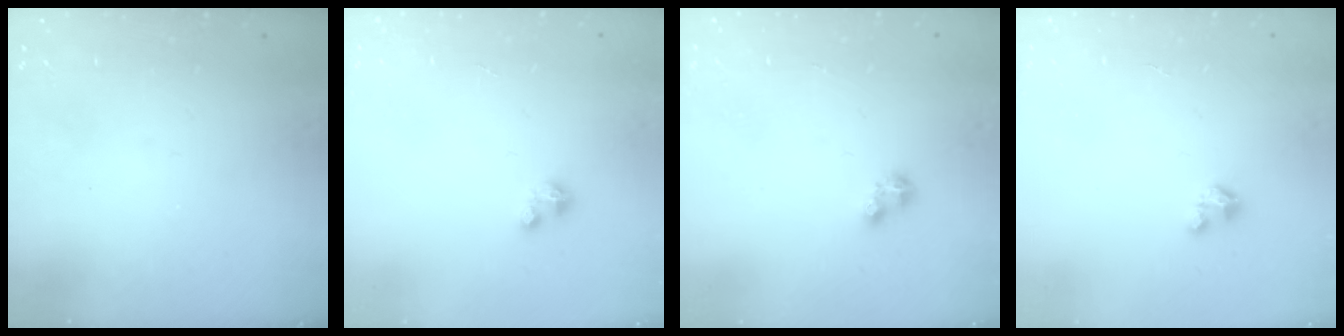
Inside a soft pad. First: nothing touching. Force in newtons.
{"total": 1.7, "press": 1.7, "slide": 0.4}
{"total": 2.8, "press": 2.8, "slide": 0.4}
{"total": 2.7, "press": 2.7, "slide": 0.2}